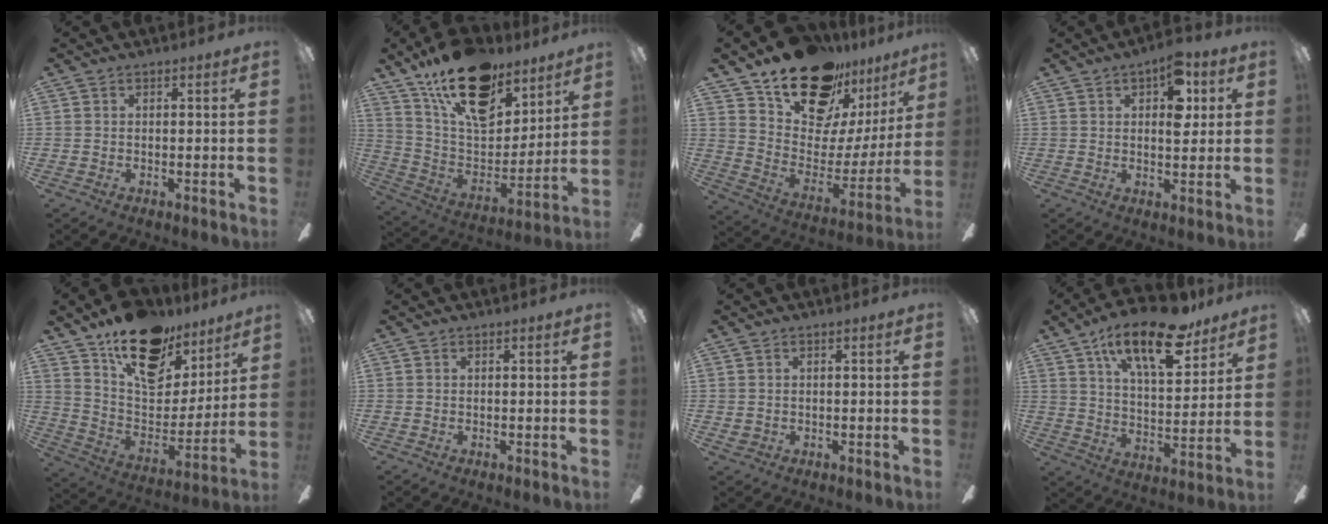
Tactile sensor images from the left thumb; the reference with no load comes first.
{"total": 22.1, "force": [14.6, 11.5, 12.0], "torque": [-0.201, -0.085, 0.260]}
{"total": 21.6, "force": [15.9, 10.7, 9.9], "torque": [-0.162, -0.105, 0.286]}
{"total": 9.6, "force": [4.1, 4.5, 7.4], "torque": [-0.098, -0.008, 0.065]}
{"total": 19.7, "force": [13.4, 10.7, 9.7], "torque": [-0.149, -0.083, 0.237]}
{"total": 0.0}
{"total": 1.1, "force": [0.3, 1.0, 0.3], "torque": [-0.009, 0.005, 0.004]}
{"total": 19.3, "force": [12.8, 7.5, 12.3], "torque": [-0.200, -0.062, 0.212]}